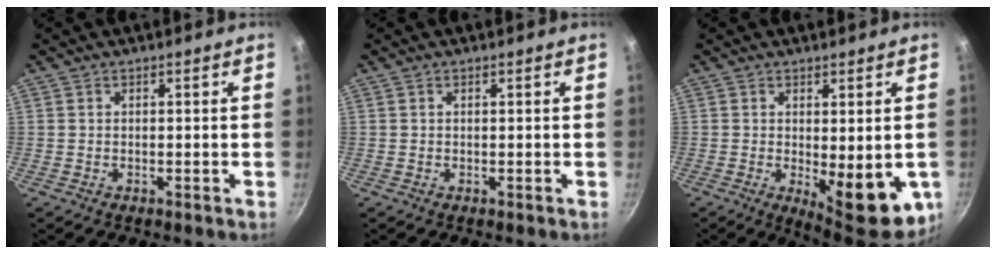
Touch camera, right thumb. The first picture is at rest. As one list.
[{"total": 0.0}, {"total": 12.7, "force": [-3.1, 4.7, 11.4], "torque": [-0.129, -0.024, -0.025]}]